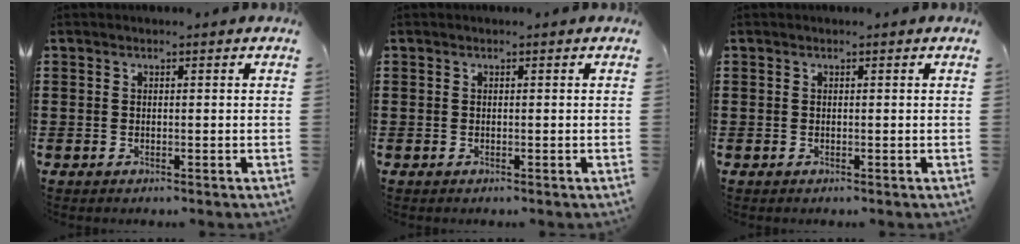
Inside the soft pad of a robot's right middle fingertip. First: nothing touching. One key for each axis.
{"total": 0.0}
{"total": 0.0}